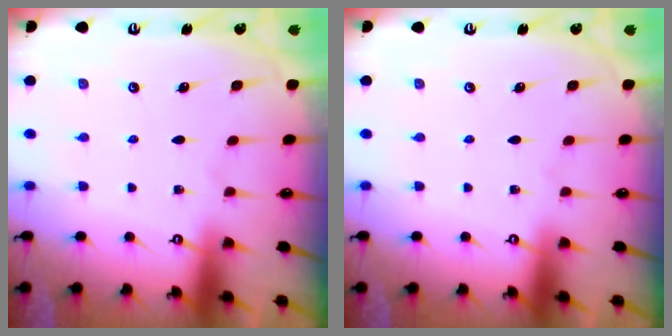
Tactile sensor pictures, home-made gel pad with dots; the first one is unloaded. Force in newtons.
{"total": 0.0}